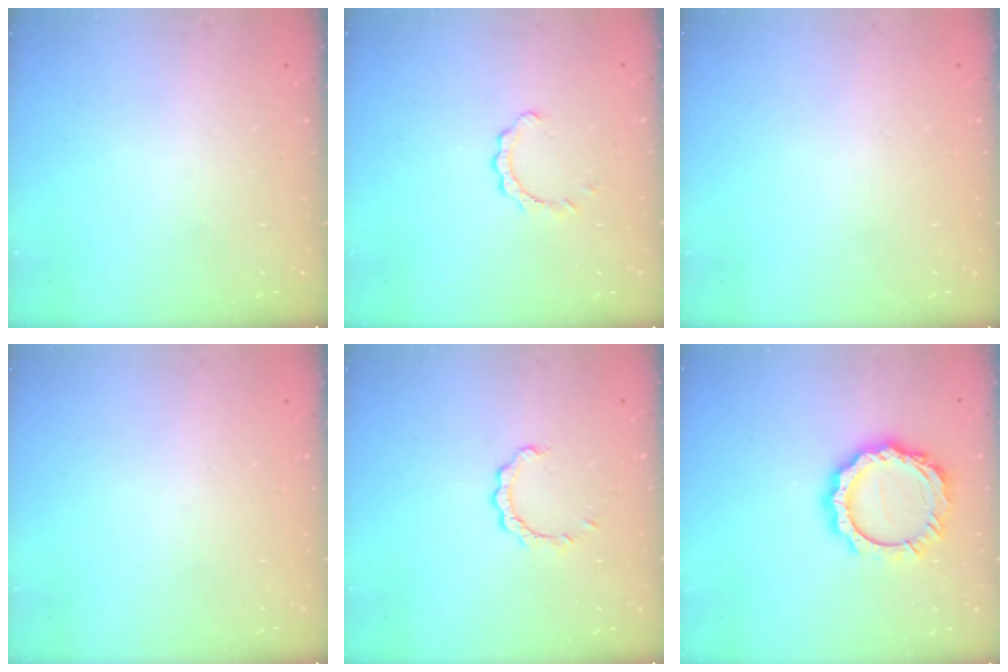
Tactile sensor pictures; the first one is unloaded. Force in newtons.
{"total": 2.4, "press": 2.4, "slide": 0.3}
{"total": 1.7, "press": 1.7, "slide": 0.1}
{"total": 1.7, "press": 1.7, "slide": 0.1}
{"total": 2.4, "press": 2.4, "slide": 0.2}
{"total": 13.9, "press": 13.9, "slide": 1.1}